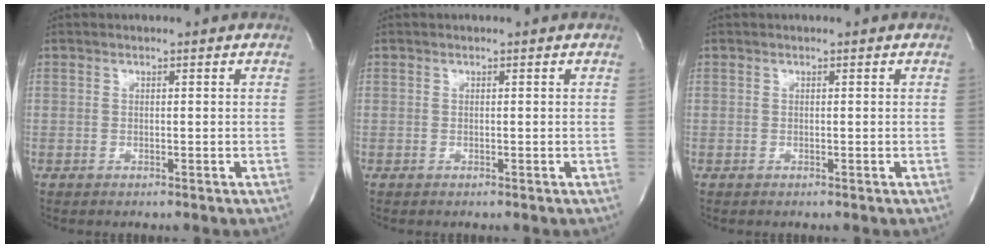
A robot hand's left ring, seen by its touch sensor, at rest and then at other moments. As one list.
[{"total": 0.0}, {"total": 0.0}]